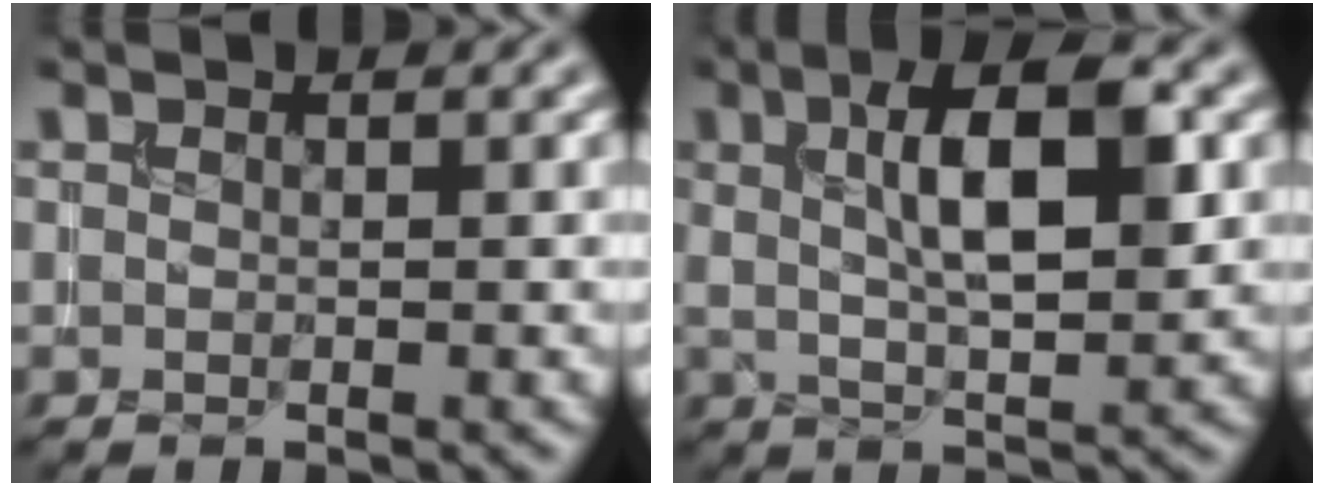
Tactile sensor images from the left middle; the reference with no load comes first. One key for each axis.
{"total": 7.4, "fx": 1.7, "fy": 2.2, "fz": 6.9, "tx": -0.105, "ty": 0.009, "tz": 0.025}